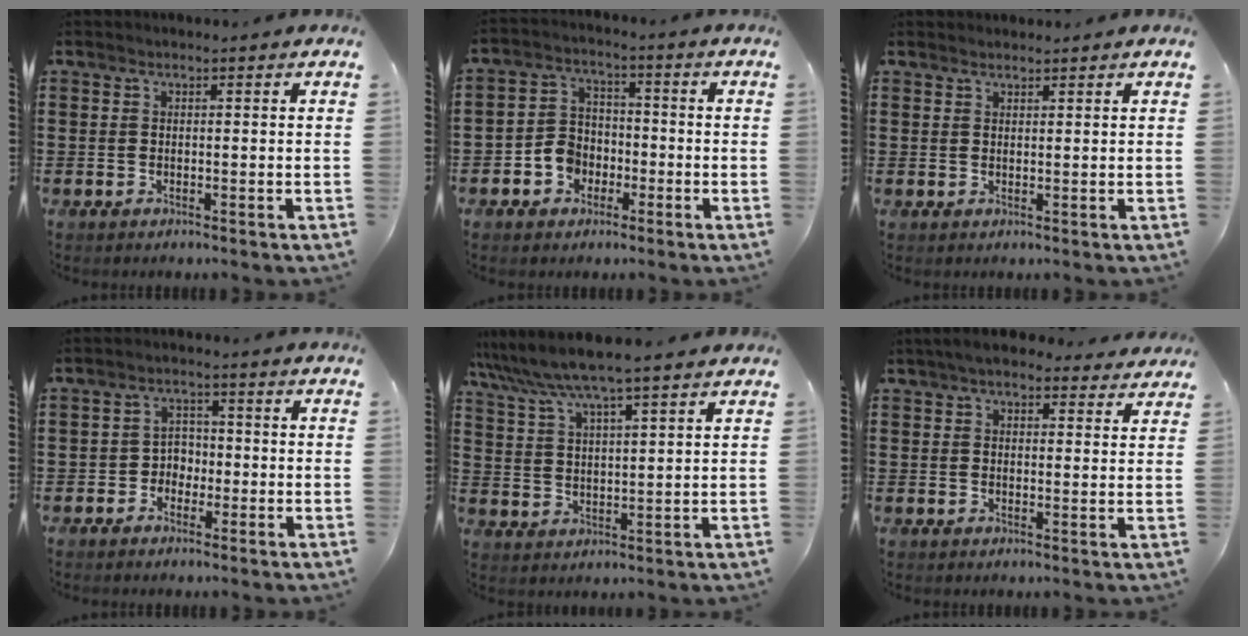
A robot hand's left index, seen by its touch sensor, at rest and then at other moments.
{"total": 5.2, "force": [-2.4, 4.3, 1.8], "torque": [-0.049, 0.014, -0.047]}
{"total": 1.3, "force": [1.3, 0.3, 0.0], "torque": [-0.002, 0.001, 0.025]}
{"total": 3.1, "force": [-1.4, 2.6, 0.9], "torque": [-0.028, 0.008, -0.033]}
{"total": 6.3, "force": [5.5, 0.6, 3.0], "torque": [-0.078, -0.019, 0.095]}
{"total": 4.7, "force": [4.0, 1.5, 1.9], "torque": [-0.049, -0.002, 0.075]}